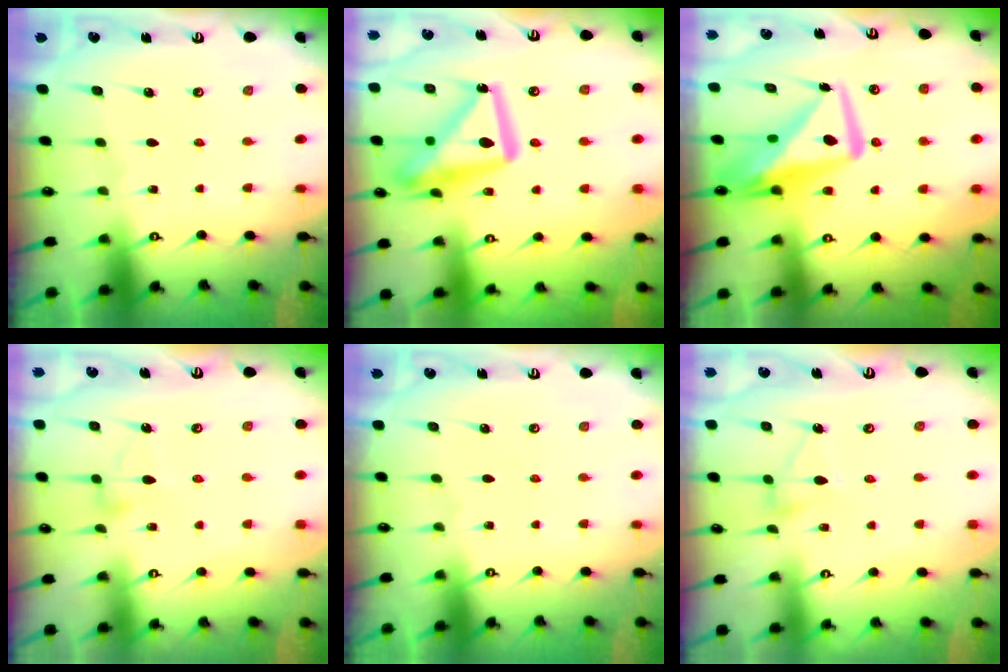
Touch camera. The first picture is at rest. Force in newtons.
{"total": 17.5, "press": 17.4, "slide": 1.8}
{"total": 11.2, "press": 11.1, "slide": 1.7}
{"total": 4.5, "press": 4.5, "slide": 0.3}
{"total": 0.0}
{"total": 5.3, "press": 5.2, "slide": 0.4}